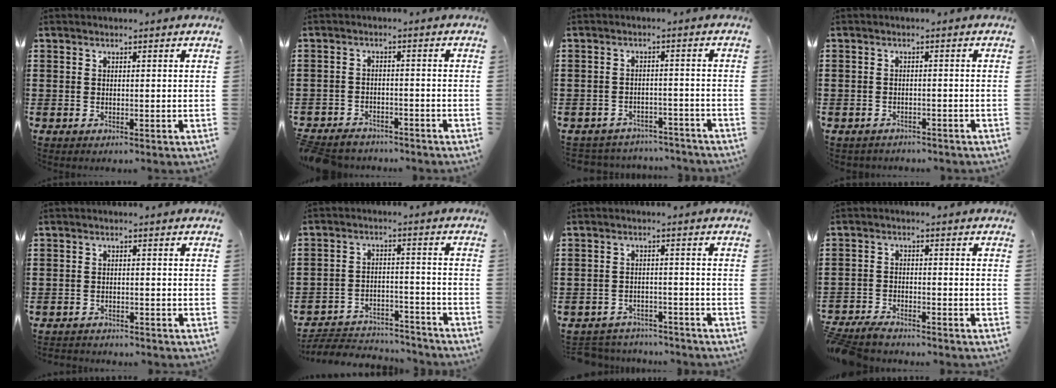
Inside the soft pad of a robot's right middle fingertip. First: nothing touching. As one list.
[{"total": 3.1, "force": [-3.0, 0.7, 0.1], "torque": [-0.015, 0.000, -0.067]}, {"total": 3.2, "force": [-3.1, 0.5, -0.2], "torque": [-0.005, 0.000, -0.068]}, {"total": 1.4, "force": [-1.4, 0.3, -0.1], "torque": [-0.004, 0.000, -0.032]}, {"total": 1.6, "force": [-1.6, 0.3, -0.1], "torque": [-0.003, 0.002, -0.036]}, {"total": 4.7, "force": [-4.5, 1.2, 0.4], "torque": [-0.009, 0.013, -0.095]}, {"total": 3.2, "force": [-3.1, 0.6, -0.2], "torque": [-0.006, 0.001, -0.068]}, {"total": 3.4, "force": [-3.3, 0.4, 0.5], "torque": [-0.027, 0.000, -0.074]}]